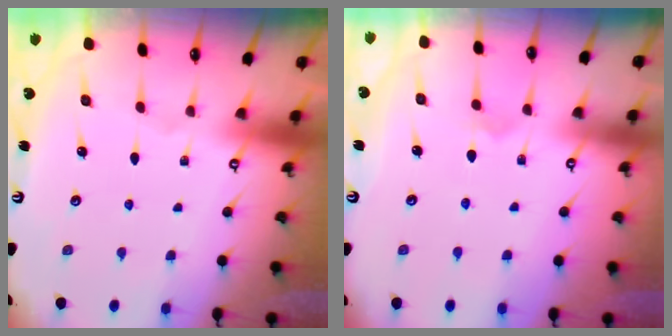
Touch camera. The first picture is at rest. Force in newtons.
{"total": 4.9, "press": 4.9, "slide": 0.3}